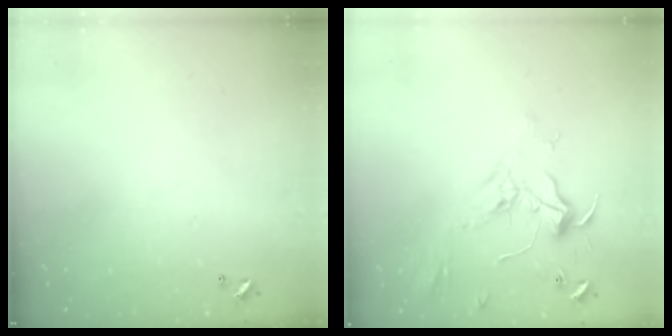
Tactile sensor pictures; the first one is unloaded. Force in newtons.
{"total": 2.4, "press": 2.3, "slide": 0.8}